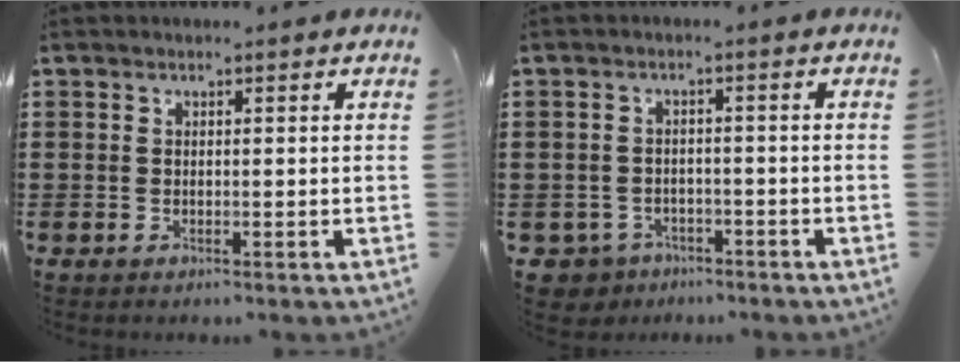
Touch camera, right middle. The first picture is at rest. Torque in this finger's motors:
{"motor_torque": [0.25, -0.14, 0.00, 0.00]}